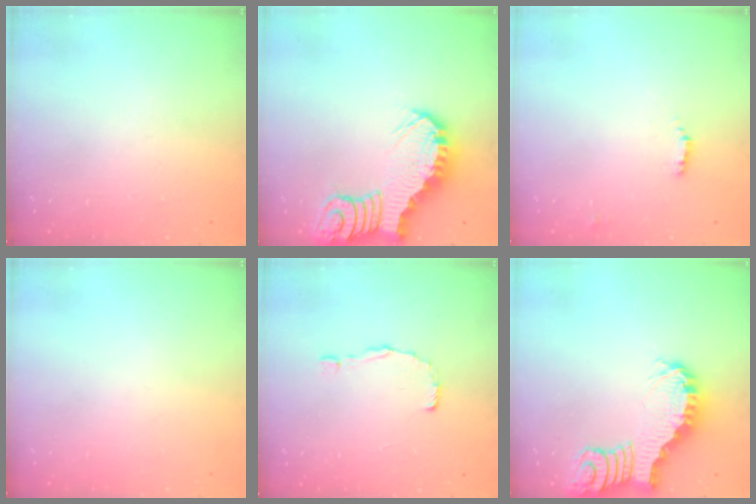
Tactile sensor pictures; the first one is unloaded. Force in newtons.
{"total": 3.7, "press": 3.7, "slide": 0.5}
{"total": 1.4, "press": 1.4, "slide": 0.4}
{"total": 0.0}
{"total": 2.0, "press": 2.0, "slide": 0.1}
{"total": 3.4, "press": 3.4, "slide": 0.2}